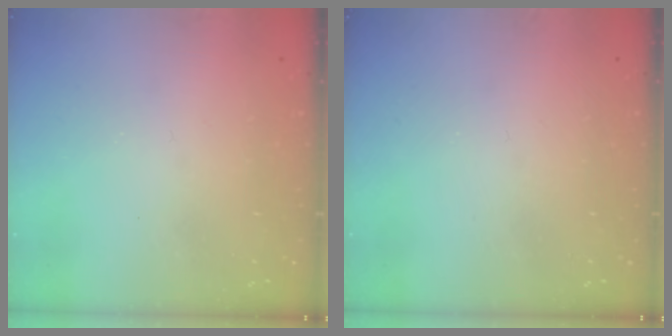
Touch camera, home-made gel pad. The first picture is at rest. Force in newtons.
{"total": 0.0}